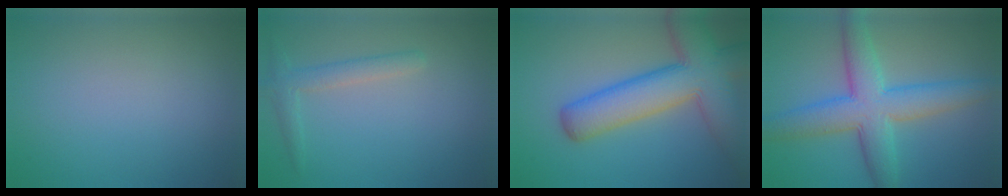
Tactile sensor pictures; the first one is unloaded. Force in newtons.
{"total": 2.1, "press": 2.1, "slide": 0.0}
{"total": 10.0, "press": 10.0, "slide": 0.7}
{"total": 7.5, "press": 7.5, "slide": 0.1}